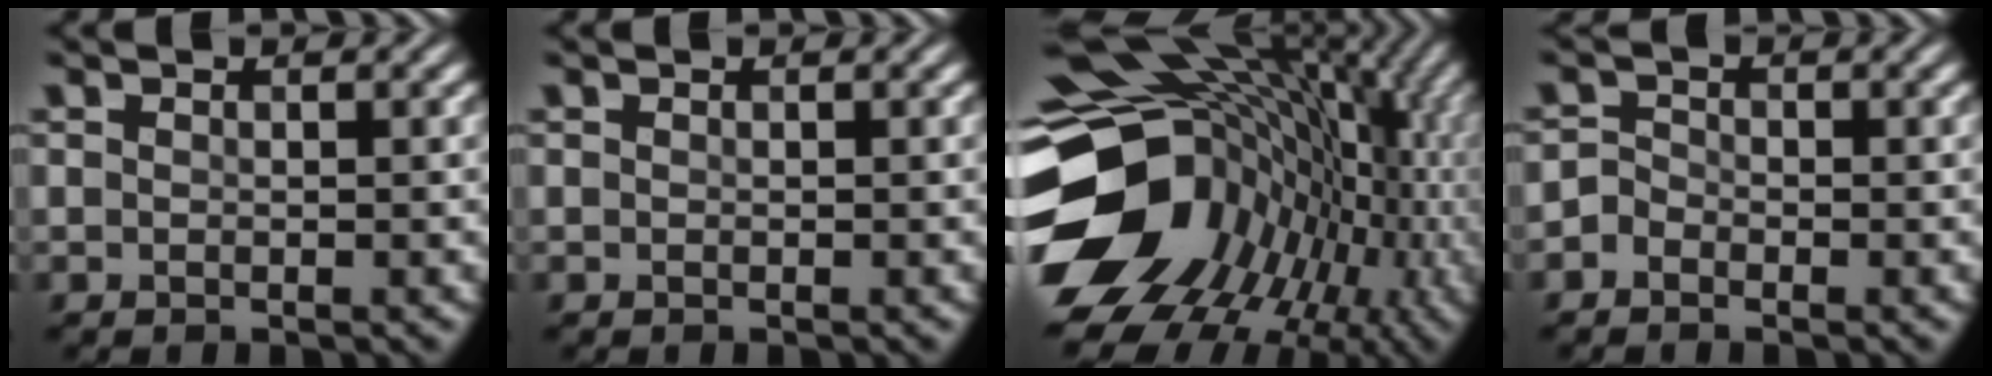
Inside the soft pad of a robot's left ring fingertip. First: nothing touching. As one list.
[{"total": 0.0}, {"total": 17.2, "force": [-1.4, 13.7, 10.3], "torque": [-0.194, -0.003, -0.005]}, {"total": 1.3, "force": [-0.8, 0.9, 0.4], "torque": [0.001, 0.003, -0.022]}]